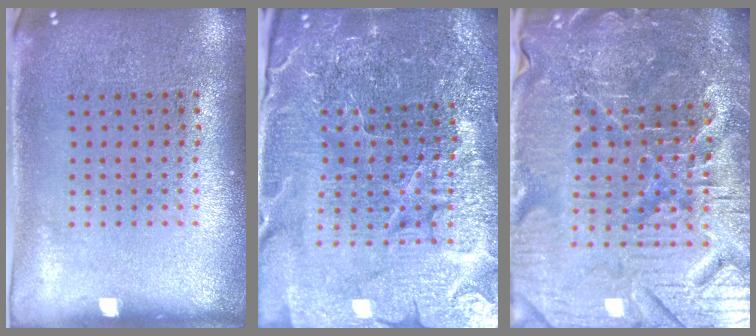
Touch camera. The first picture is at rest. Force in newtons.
{"total": 5.3, "press": 5.0, "slide": 1.8}
{"total": 5.9, "press": 5.5, "slide": 2.2}